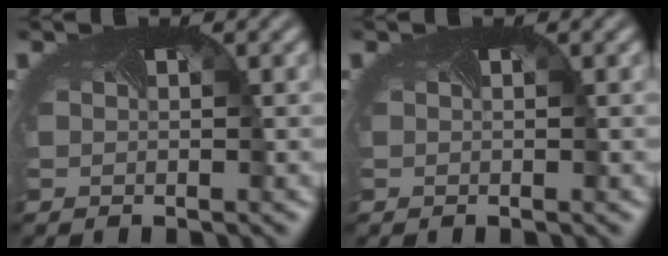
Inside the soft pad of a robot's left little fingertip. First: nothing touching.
{"total": 0.0}